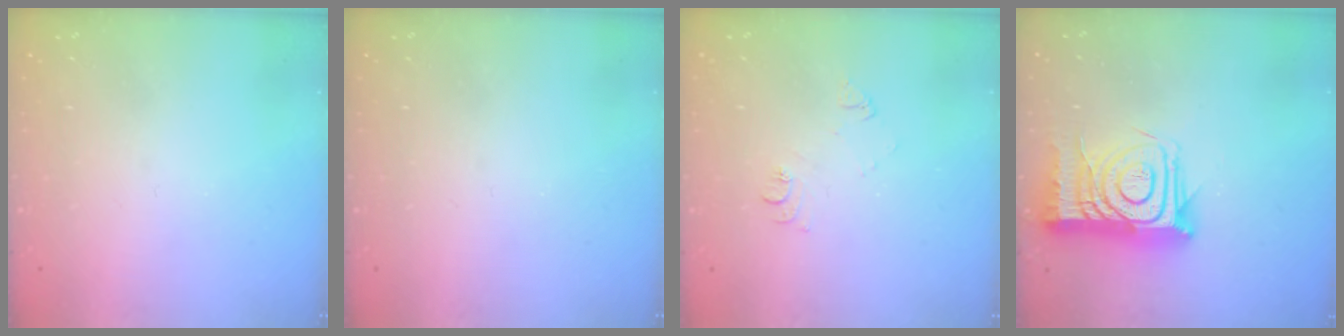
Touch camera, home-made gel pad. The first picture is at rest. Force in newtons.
{"total": 0.0}
{"total": 6.4, "press": 6.4, "slide": 0.7}
{"total": 15.4, "press": 15.3, "slide": 1.4}